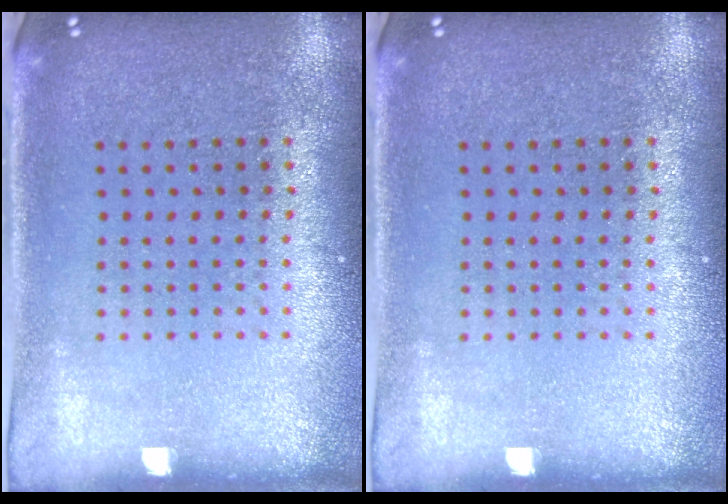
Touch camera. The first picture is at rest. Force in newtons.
{"total": 0.0}